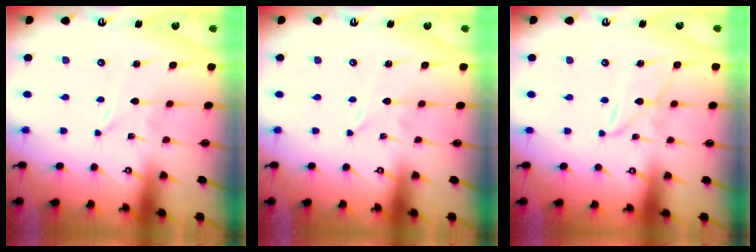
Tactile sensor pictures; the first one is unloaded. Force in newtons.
{"total": 0.0}
{"total": 3.4, "press": 3.4, "slide": 0.3}